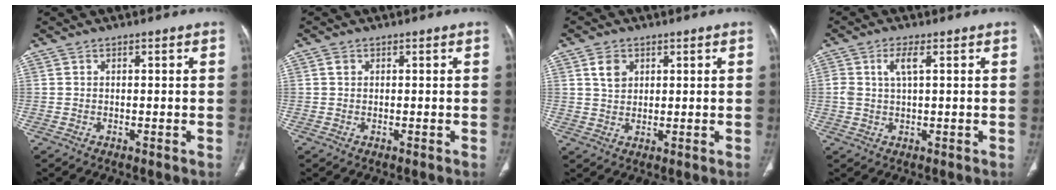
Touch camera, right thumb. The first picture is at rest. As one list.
[{"total": 0.8, "force": [0.3, 0.7, 0.4], "torque": [-0.001, 0.002, 0.005]}, {"total": 4.0, "force": [1.8, 2.9, 2.1], "torque": [-0.022, -0.007, 0.036]}, {"total": 3.7, "force": [1.2, 1.2, 3.3], "torque": [-0.080, 0.006, 0.027]}]